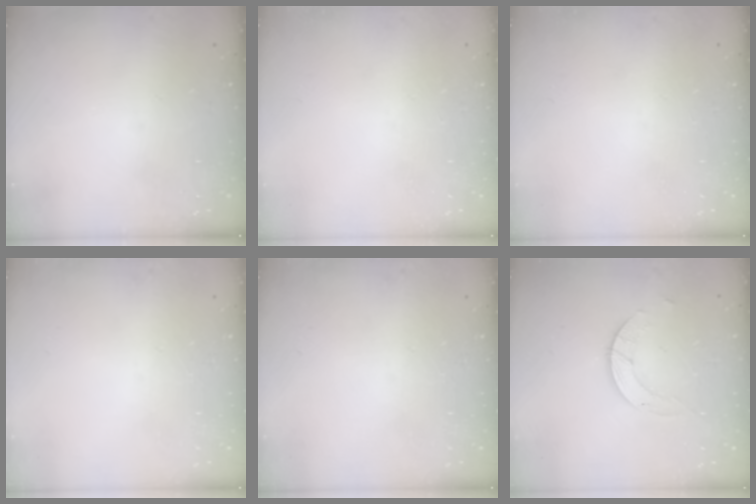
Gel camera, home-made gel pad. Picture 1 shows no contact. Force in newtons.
{"total": 0.0}
{"total": 0.0}
{"total": 0.0}
{"total": 0.0}
{"total": 3.0, "press": 3.0, "slide": 0.3}